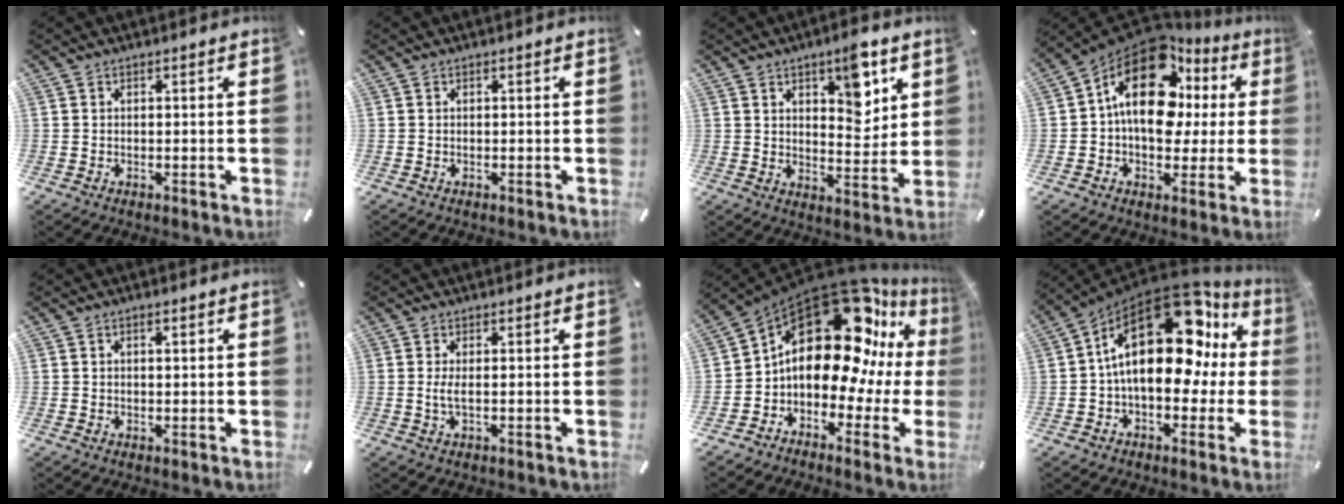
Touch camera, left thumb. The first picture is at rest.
{"total": 0.0}
{"total": 9.8, "force": [5.5, 4.9, 6.5], "torque": [-0.069, -0.032, 0.088]}
{"total": 18.6, "force": [5.7, 12.1, 13.0], "torque": [-0.222, -0.034, 0.095]}
{"total": 1.1, "force": [0.3, 0.6, 0.9], "torque": [-0.018, 0.006, 0.004]}
{"total": 2.7, "force": [0.0, 0.4, 2.6], "torque": [-0.056, -0.008, -0.003]}
{"total": 22.3, "force": [7.9, 13.5, 15.9], "torque": [-0.255, -0.069, 0.134]}
{"total": 24.6, "force": [6.2, 13.2, 19.8], "torque": [-0.331, -0.042, 0.105]}